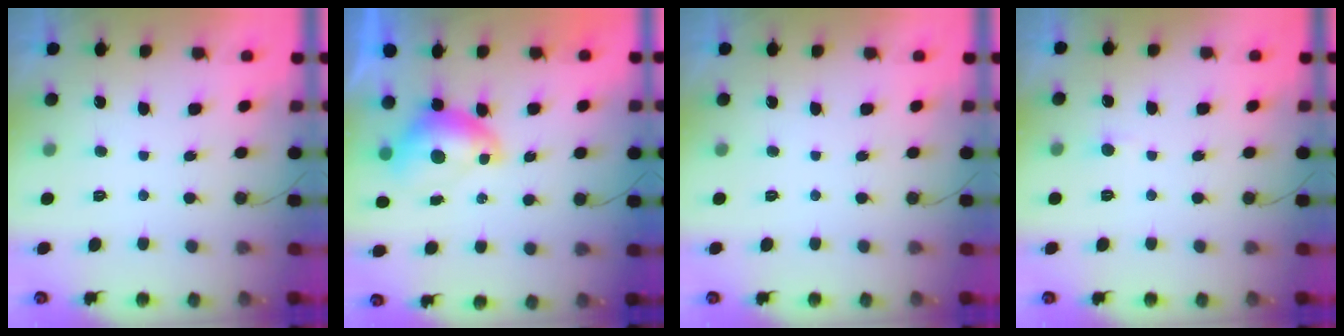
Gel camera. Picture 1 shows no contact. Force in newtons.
{"total": 8.0, "press": 8.0, "slide": 0.1}
{"total": 0.0}
{"total": 2.0, "press": 2.0, "slide": 0.2}